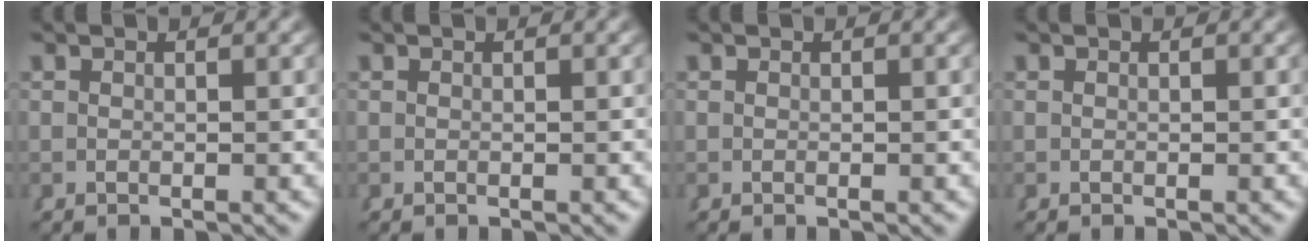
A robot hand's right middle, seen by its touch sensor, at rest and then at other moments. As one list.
[{"total": 0.0}, {"total": 0.0}, {"total": 0.0}]